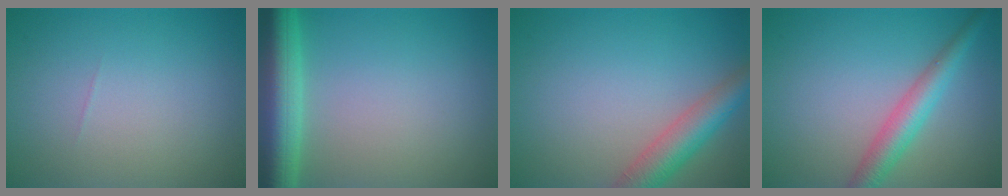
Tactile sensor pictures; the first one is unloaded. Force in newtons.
{"total": 7.2, "press": 7.1, "slide": 0.3}
{"total": 4.7, "press": 4.7, "slide": 0.3}
{"total": 3.8, "press": 3.8, "slide": 0.0}